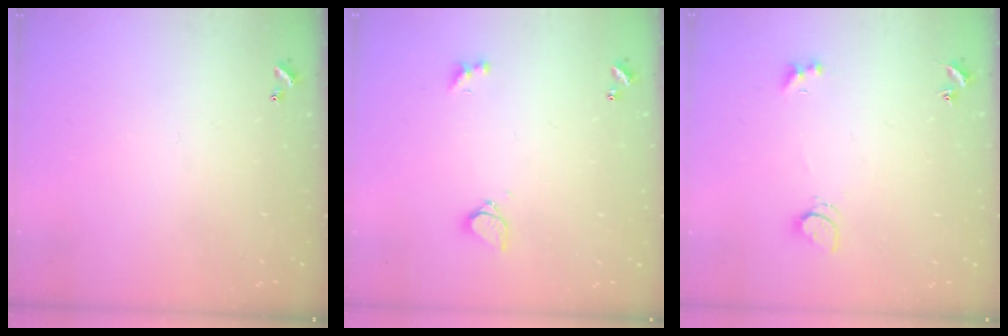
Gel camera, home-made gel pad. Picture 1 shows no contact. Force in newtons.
{"total": 4.3, "press": 4.2, "slide": 0.8}
{"total": 4.0, "press": 3.9, "slide": 0.8}